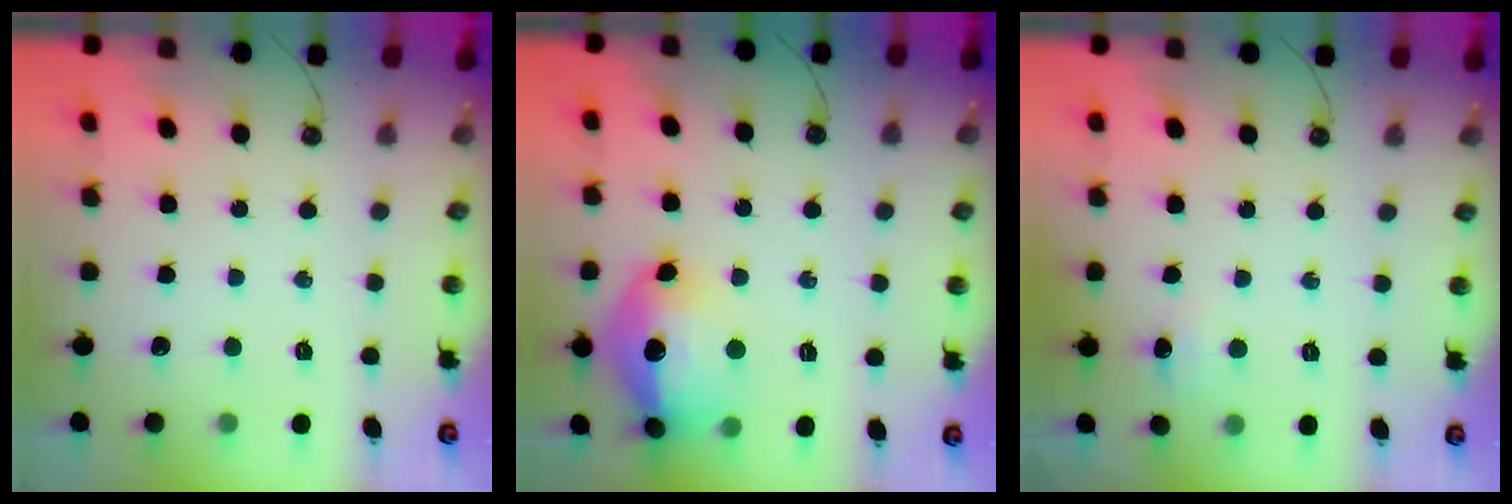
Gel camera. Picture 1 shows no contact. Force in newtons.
{"total": 18.8, "press": 18.8, "slide": 1.1}
{"total": 5.7, "press": 4.7, "slide": 3.2}